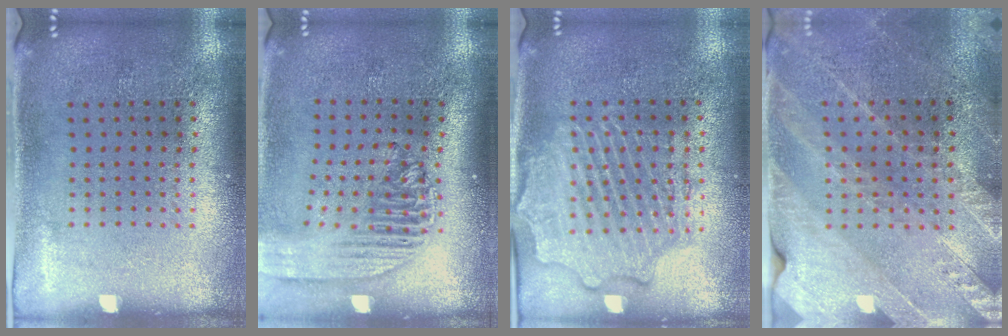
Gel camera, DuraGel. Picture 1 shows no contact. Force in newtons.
{"total": 2.1, "press": 1.6, "slide": 1.3}
{"total": 2.2, "press": 2.2, "slide": 0.2}
{"total": 2.6, "press": 2.5, "slide": 0.6}